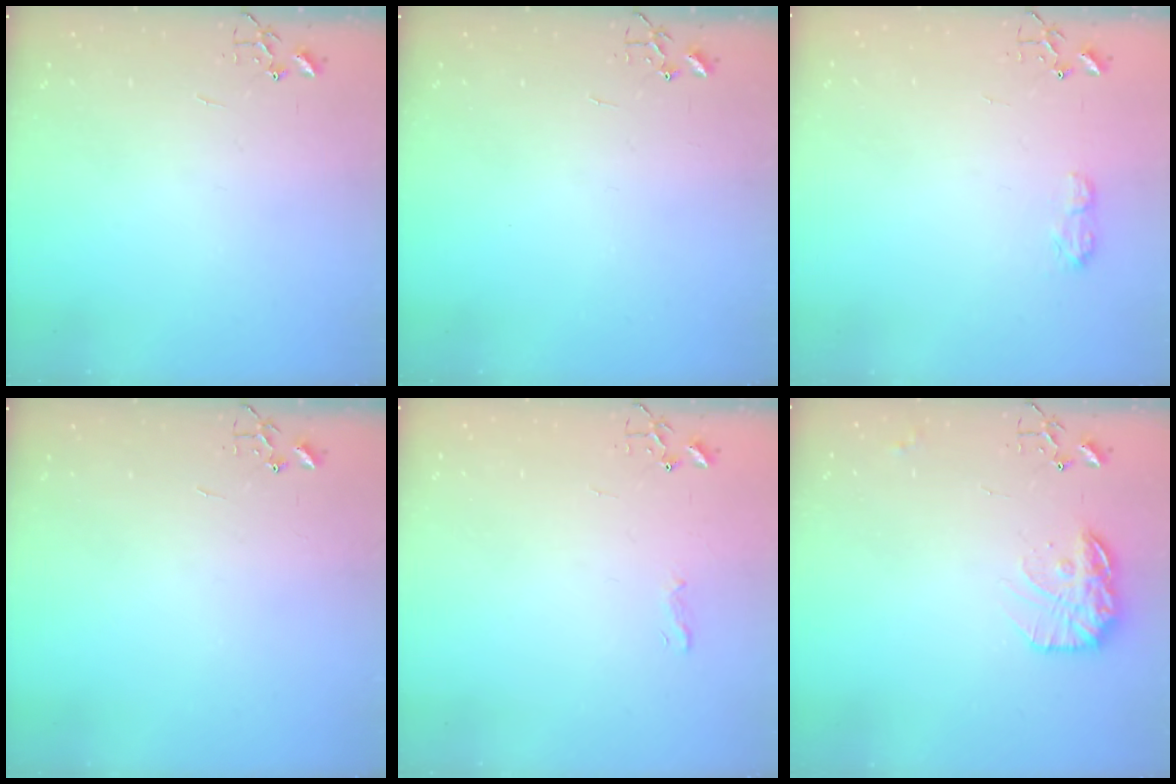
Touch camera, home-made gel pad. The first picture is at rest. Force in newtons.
{"total": 0.0}
{"total": 7.0, "press": 7.0, "slide": 0.8}
{"total": 0.0}
{"total": 5.0, "press": 5.0, "slide": 0.6}
{"total": 15.0, "press": 15.0, "slide": 1.1}